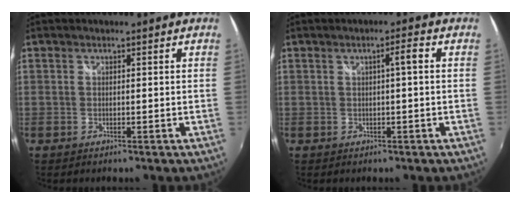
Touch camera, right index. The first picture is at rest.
{"total": 2.2, "force": [0.2, 0.0, 2.2], "torque": [-0.037, 0.006, 0.004]}